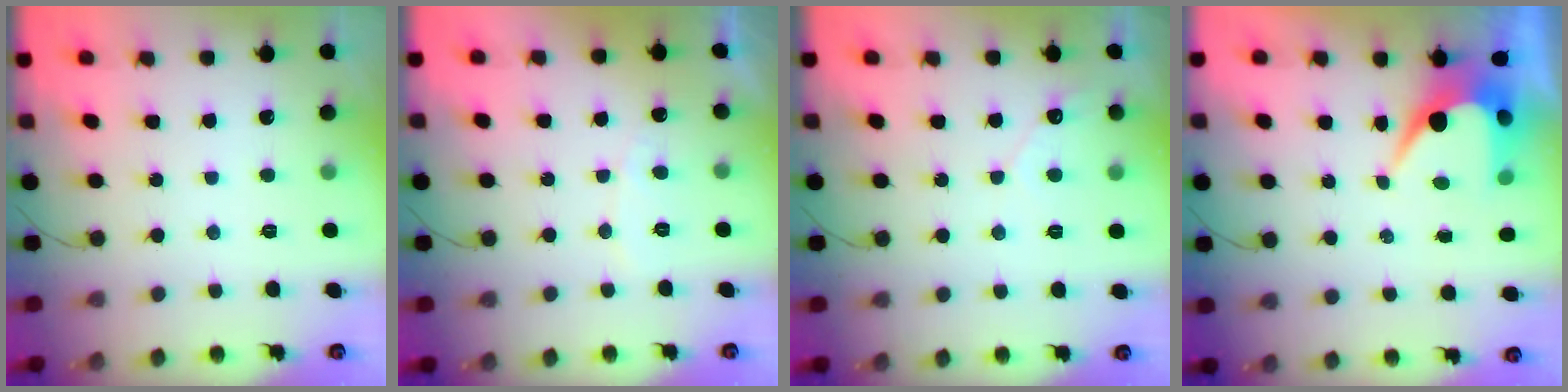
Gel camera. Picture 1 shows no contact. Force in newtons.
{"total": 4.5, "press": 4.4, "slide": 0.3}
{"total": 2.9, "press": 2.9, "slide": 0.1}
{"total": 6.8, "press": 6.8, "slide": 0.5}